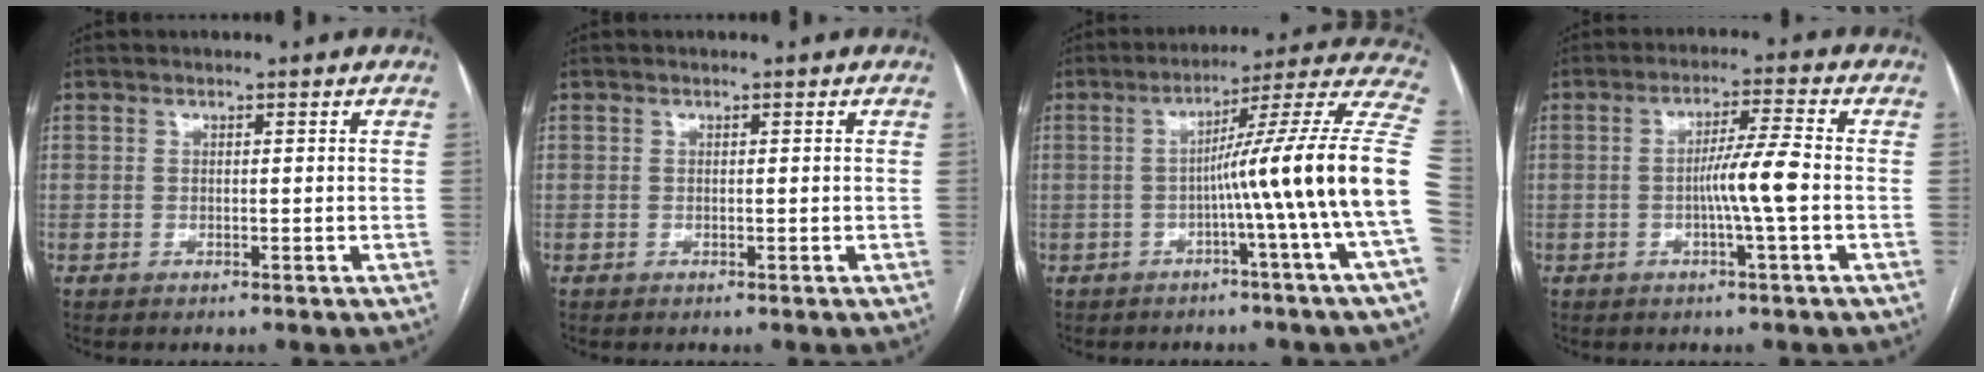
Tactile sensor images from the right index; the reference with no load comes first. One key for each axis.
{"total": 0.0}
{"total": 18.1, "fx": -3.0, "fy": -3.2, "fz": 17.5, "tx": -0.208, "ty": 0.021, "tz": -0.057}
{"total": 6.1, "fx": -1.2, "fy": -0.7, "fz": 5.9, "tx": -0.104, "ty": 0.005, "tz": -0.023}